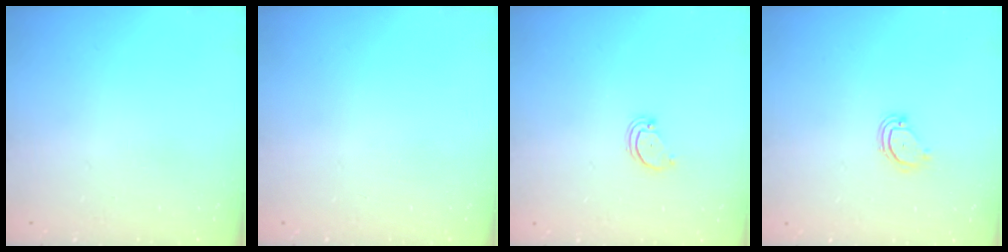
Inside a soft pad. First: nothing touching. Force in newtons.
{"total": 0.0}
{"total": 2.0, "press": 2.0, "slide": 0.2}
{"total": 3.4, "press": 3.4, "slide": 0.2}